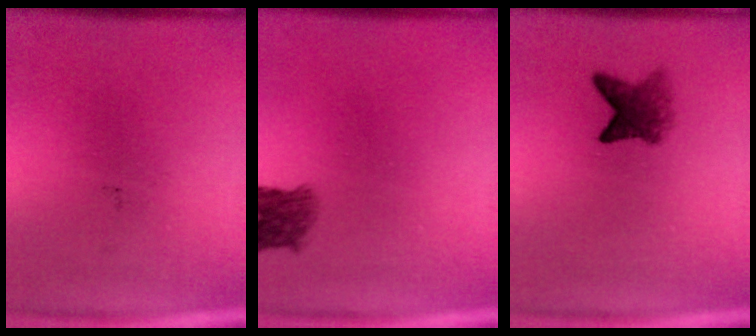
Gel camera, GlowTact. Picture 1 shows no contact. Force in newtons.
{"total": 3.3}
{"total": 3.8}